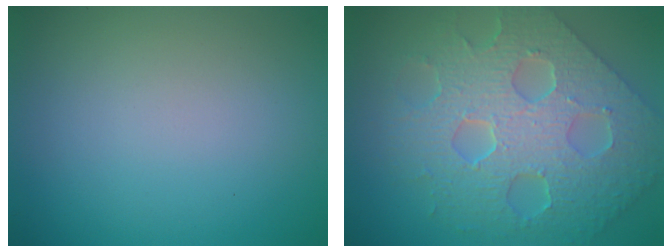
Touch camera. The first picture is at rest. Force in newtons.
{"total": 8.8, "press": 6.8, "slide": 5.6}